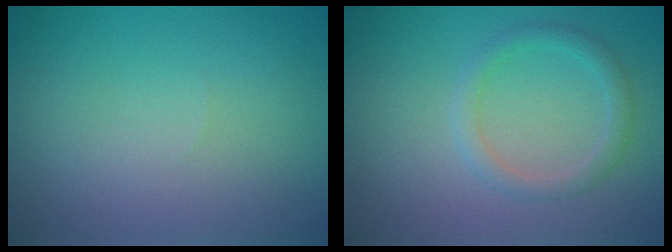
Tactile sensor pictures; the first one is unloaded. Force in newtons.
{"total": 1.9, "press": 1.9, "slide": 0.0}